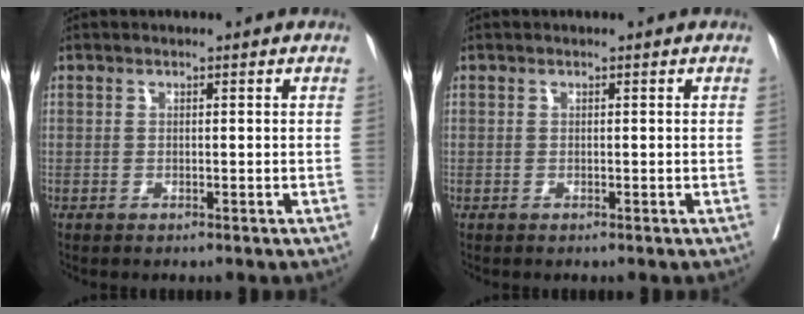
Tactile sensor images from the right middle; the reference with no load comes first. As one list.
[{"total": 0.0}]